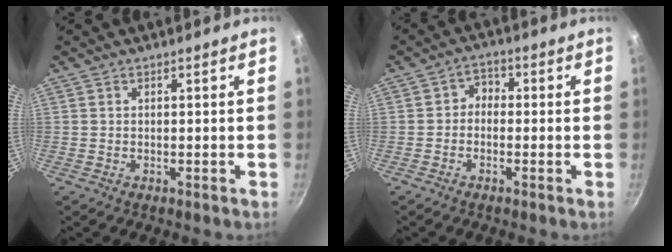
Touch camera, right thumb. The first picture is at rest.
{"total": 3.0, "force": [-0.8, 2.4, 1.5], "torque": [-0.010, 0.017, -0.024]}